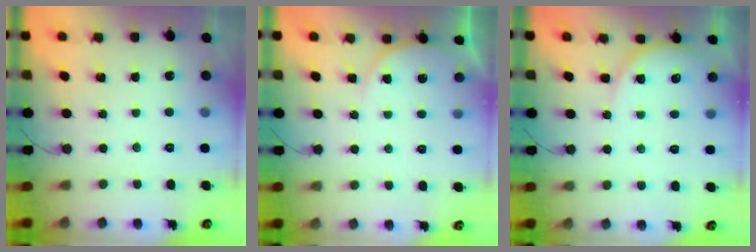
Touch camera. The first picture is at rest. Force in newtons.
{"total": 4.6, "press": 4.6, "slide": 0.4}
{"total": 7.0, "press": 7.0, "slide": 0.3}